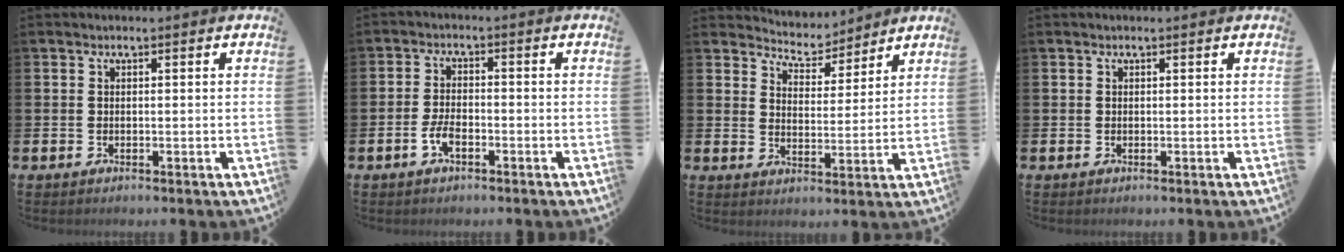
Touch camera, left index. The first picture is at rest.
{"total": 3.1, "force": [-1.4, 1.4, 2.3], "torque": [-0.057, 0.005, -0.025]}
{"total": 5.2, "force": [5.0, 1.4, -0.1], "torque": [-0.021, -0.036, 0.088]}
{"total": 0.0}